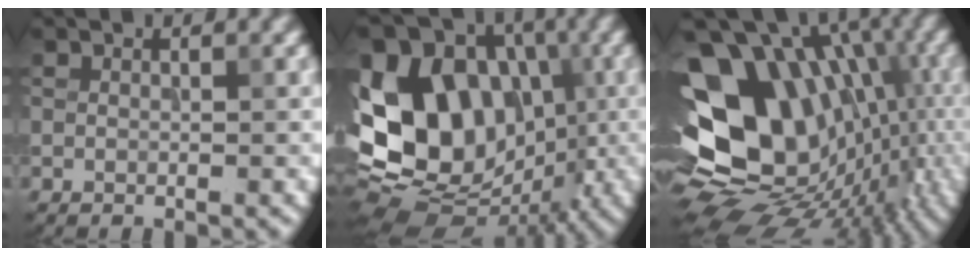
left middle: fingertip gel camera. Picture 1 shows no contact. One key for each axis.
{"total": 15.2, "fx": -0.1, "fy": 11.6, "fz": 9.7, "tx": -0.172, "ty": 0.026, "tz": -0.023}
{"total": 17.0, "fx": -0.3, "fy": 12.0, "fz": 12.1, "tx": -0.180, "ty": 0.021, "tz": 0.007}